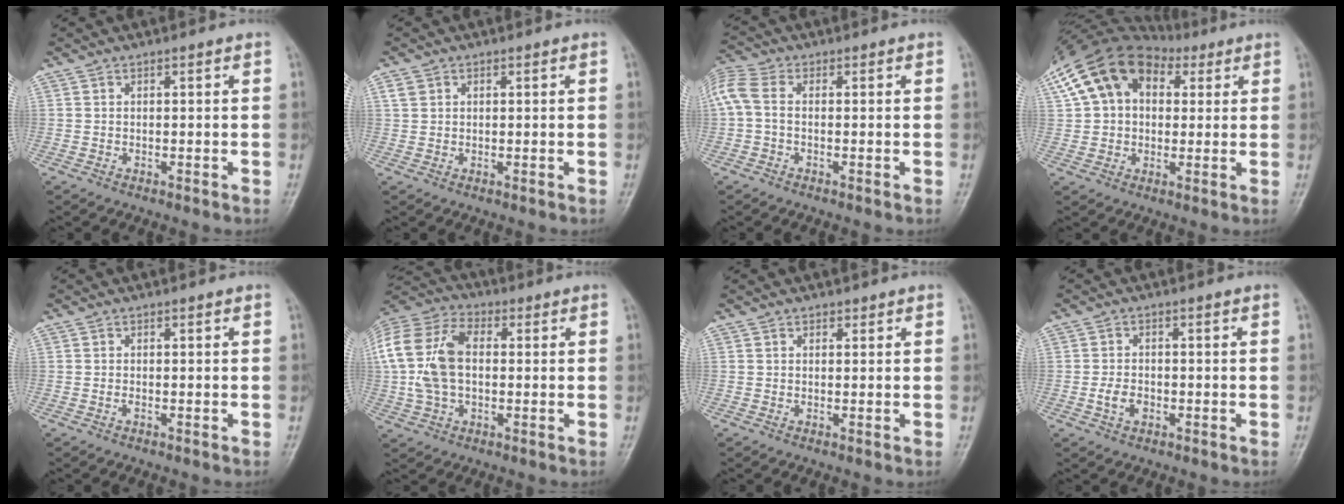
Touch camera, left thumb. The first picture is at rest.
{"total": 2.2, "force": [0.7, 1.8, 0.9], "torque": [-0.011, 0.004, 0.014]}
{"total": 7.6, "force": [0.0, 4.6, 6.1], "torque": [-0.154, 0.020, -0.005]}
{"total": 18.5, "force": [6.5, 12.8, 11.7], "torque": [-0.222, 0.041, 0.109]}
{"total": 0.6, "force": [-0.2, 0.2, 0.5], "torque": [-0.010, 0.003, -0.004]}
{"total": 19.2, "force": [1.5, 12.5, 14.5], "torque": [-0.331, 0.028, 0.027]}
{"total": 0.8, "force": [0.5, 0.6, 0.1], "torque": [0.009, -0.002, 0.004]}
{"total": 3.7, "force": [-1.2, 2.5, 2.4], "torque": [-0.042, 0.009, -0.023]}